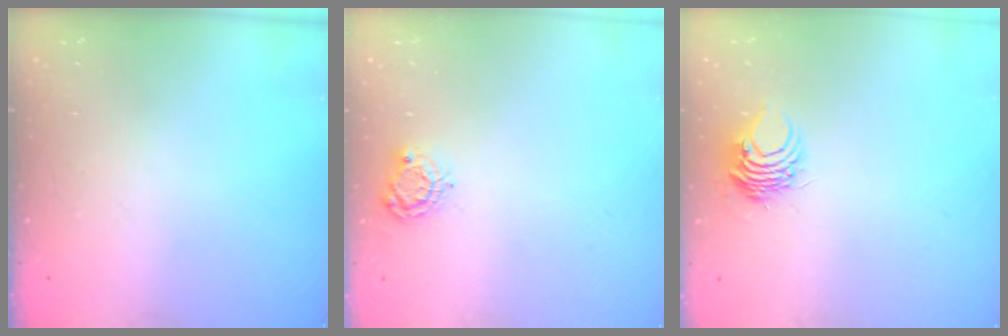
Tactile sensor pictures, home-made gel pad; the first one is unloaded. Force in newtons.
{"total": 5.1, "press": 5.1, "slide": 0.4}
{"total": 6.8, "press": 6.7, "slide": 0.7}